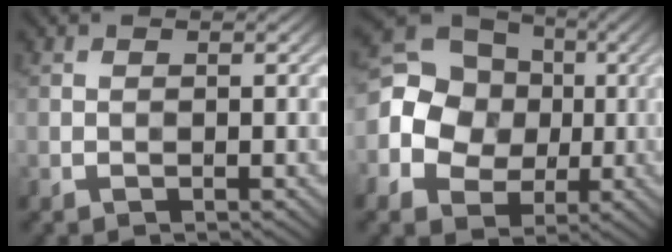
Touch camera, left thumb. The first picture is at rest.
{"total": 13.4, "force": [-0.5, 11.9, 6.0], "torque": [-0.172, 0.013, -0.034]}